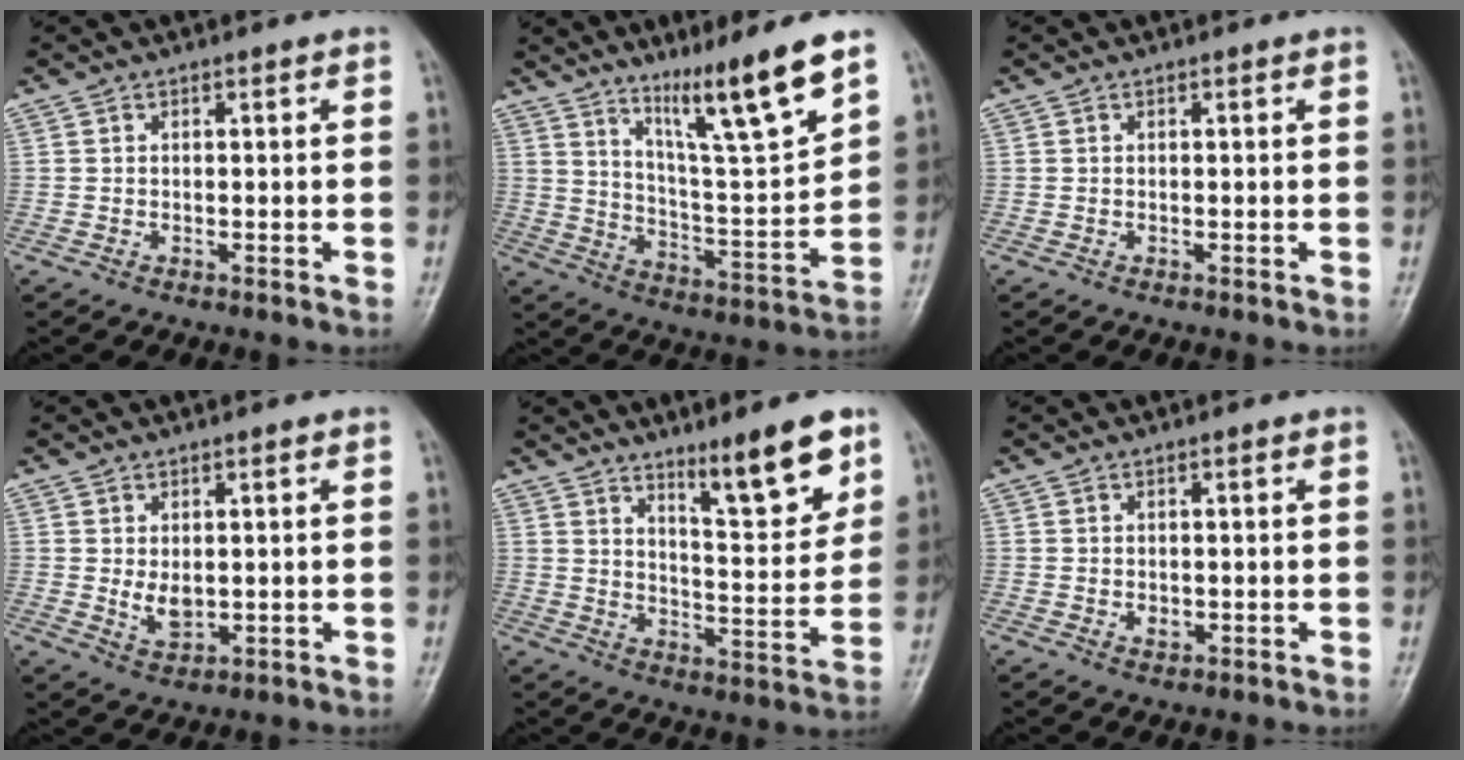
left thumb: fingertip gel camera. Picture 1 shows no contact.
{"total": 15.0, "force": [10.2, 0.8, 10.9], "torque": [-0.172, -0.073, 0.181]}
{"total": 0.0}
{"total": 4.0, "force": [0.6, 2.4, 3.1], "torque": [-0.044, -0.013, 0.018]}
{"total": 12.3, "force": [8.1, 2.4, 9.0], "torque": [-0.115, -0.062, 0.131]}
{"total": 1.5, "force": [0.0, 1.1, 1.0], "torque": [-0.010, -0.002, 0.002]}